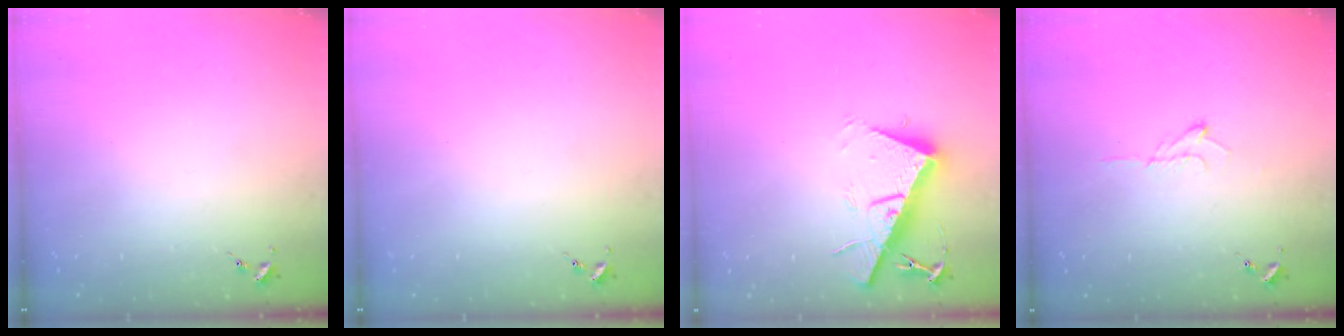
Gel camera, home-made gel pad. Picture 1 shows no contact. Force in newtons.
{"total": 0.0}
{"total": 14.6, "press": 14.6, "slide": 0.4}
{"total": 6.5, "press": 6.5, "slide": 0.8}